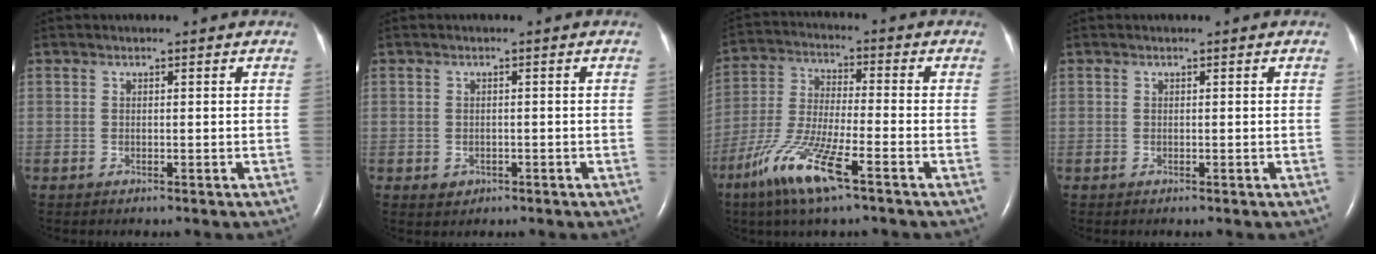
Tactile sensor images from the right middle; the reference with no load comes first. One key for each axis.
{"total": 1.4, "fx": -0.6, "fy": 1.2, "fz": 0.4, "tx": -0.002, "ty": 0.003, "tz": -0.003}
{"total": 11.9, "fx": -6.8, "fy": 1.4, "fz": 9.7, "tx": -0.209, "ty": -0.022, "tz": -0.133}
{"total": 0.0}